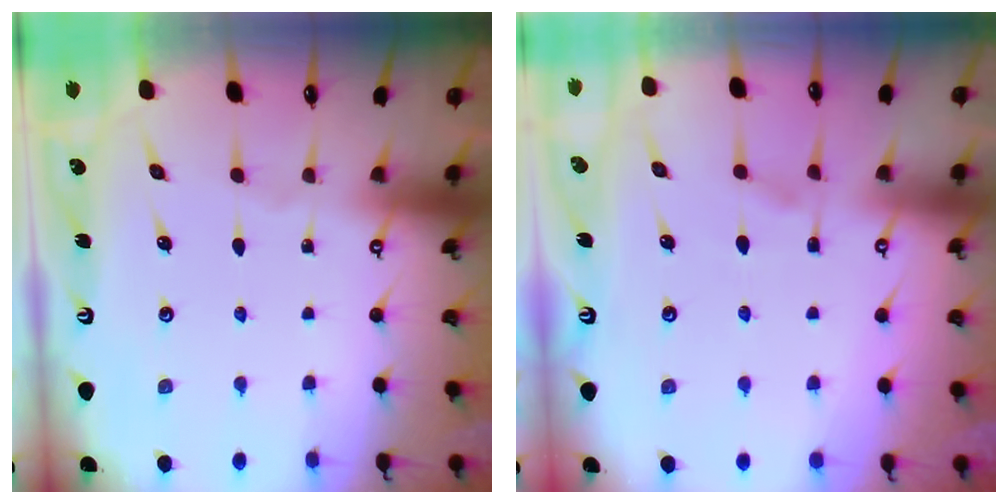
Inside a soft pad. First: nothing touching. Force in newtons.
{"total": 1.4, "press": 0.4, "slide": 1.4}